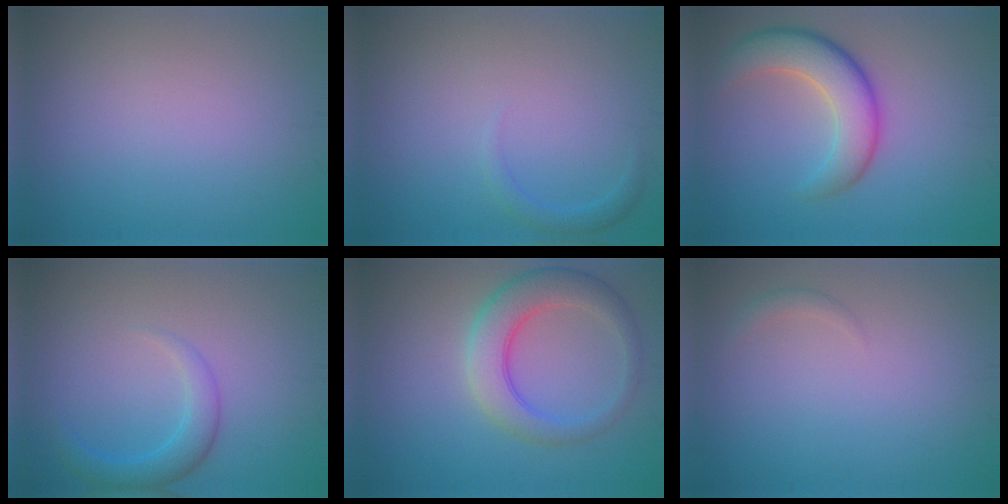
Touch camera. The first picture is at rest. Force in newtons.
{"total": 1.2, "press": 1.2, "slide": 0.1}
{"total": 6.0, "press": 6.0, "slide": 0.4}
{"total": 2.7, "press": 2.7, "slide": 0.1}
{"total": 5.3, "press": 5.3, "slide": 0.4}
{"total": 0.8, "press": 0.8, "slide": 0.1}